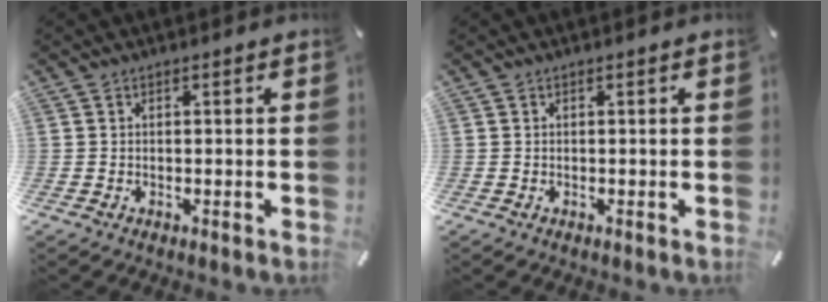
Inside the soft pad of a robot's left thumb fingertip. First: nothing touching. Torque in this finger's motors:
{"motor_torque": [-0.02, -0.02, -0.03, 0.03, 0.00]}